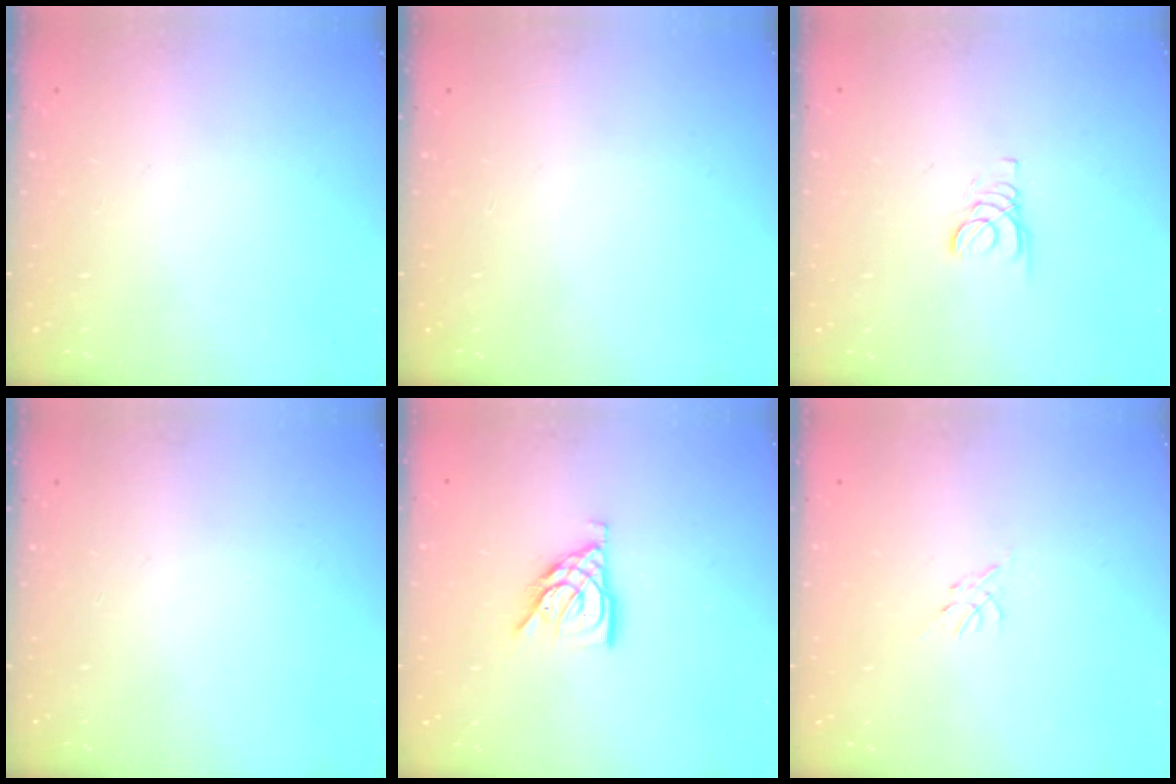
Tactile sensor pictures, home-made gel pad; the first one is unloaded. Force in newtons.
{"total": 0.0}
{"total": 1.6, "press": 1.6, "slide": 0.2}
{"total": 0.0}
{"total": 9.9, "press": 9.8, "slide": 1.2}
{"total": 0.5, "press": 0.4, "slide": 0.3}